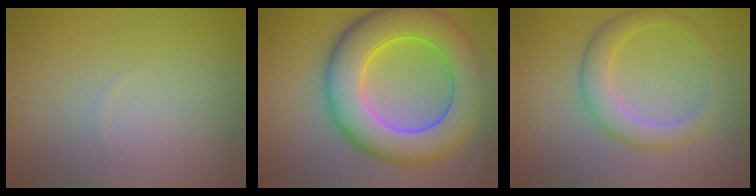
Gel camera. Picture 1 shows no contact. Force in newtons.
{"total": 10.2, "press": 10.2, "slide": 0.2}
{"total": 3.2, "press": 3.2, "slide": 0.1}